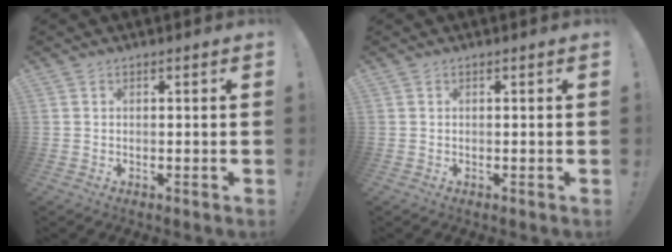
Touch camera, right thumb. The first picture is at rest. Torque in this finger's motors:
{"motor_torque": [-0.06, 0.07, 0.08, -0.08, 0.06]}